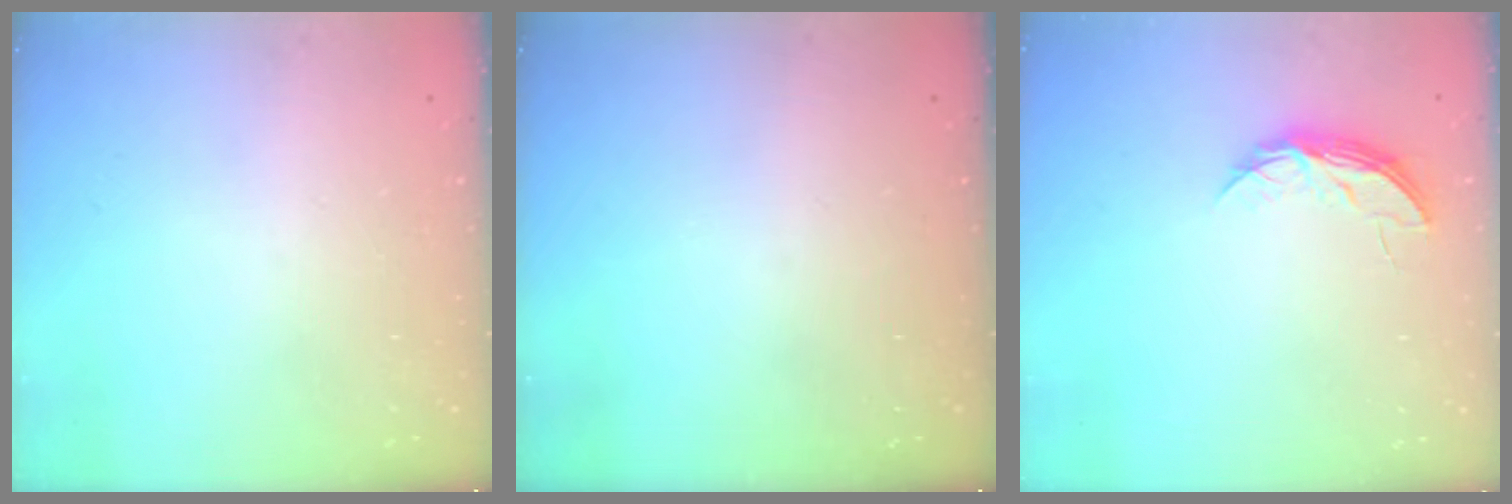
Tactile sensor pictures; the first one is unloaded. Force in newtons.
{"total": 0.0}
{"total": 5.5, "press": 5.5, "slide": 0.5}